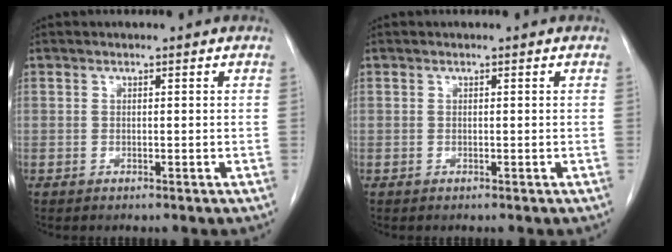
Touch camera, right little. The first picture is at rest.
{"total": 0.0}